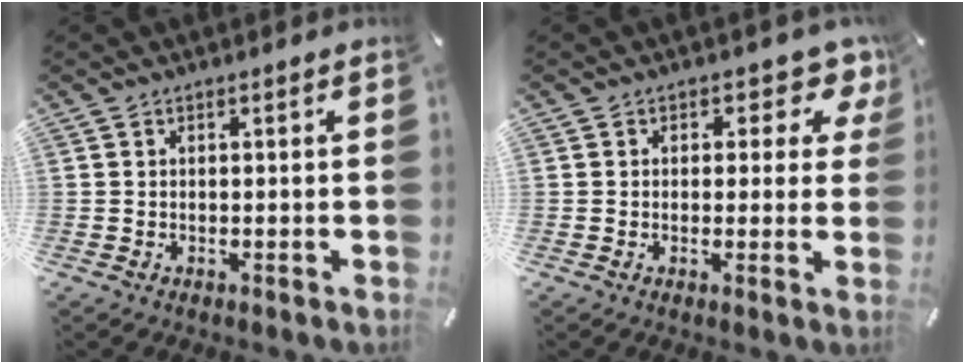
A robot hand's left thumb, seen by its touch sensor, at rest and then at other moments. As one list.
[{"total": 5.5, "force": [2.6, 3.6, 3.3], "torque": [-0.025, -0.015, 0.037]}]